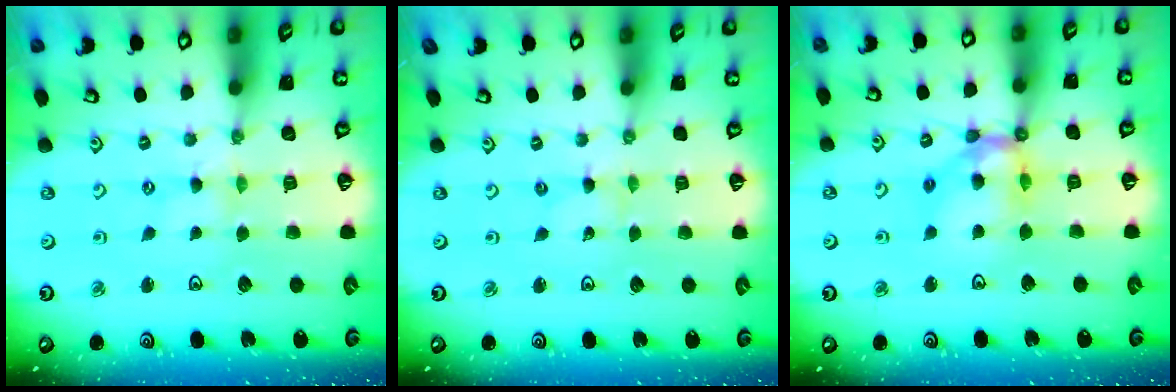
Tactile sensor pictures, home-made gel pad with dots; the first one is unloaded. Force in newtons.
{"total": 0.0}
{"total": 12.5, "press": 12.4, "slide": 1.5}